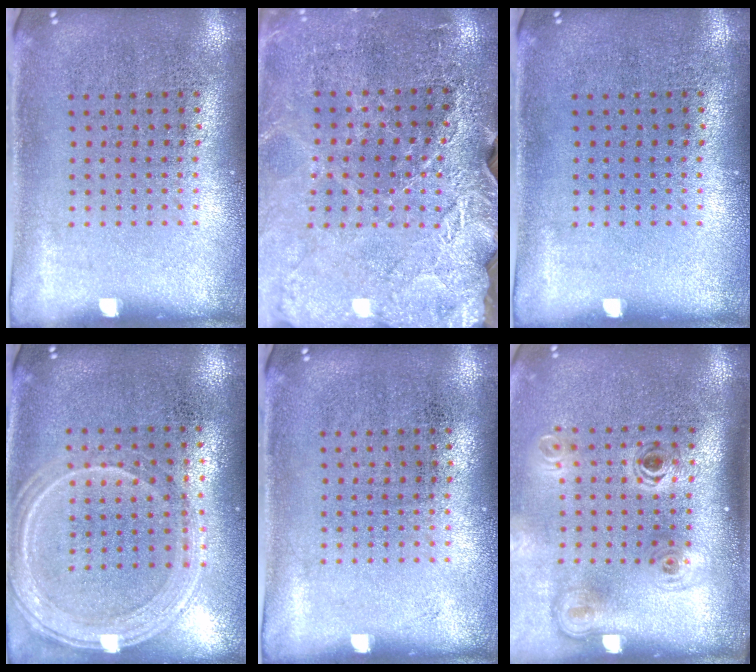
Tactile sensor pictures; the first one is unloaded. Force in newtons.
{"total": 3.0, "press": 3.0, "slide": 0.1}
{"total": 0.0}
{"total": 1.2, "press": 1.2, "slide": 0.4}
{"total": 0.0}
{"total": 2.1, "press": 1.4, "slide": 1.6}